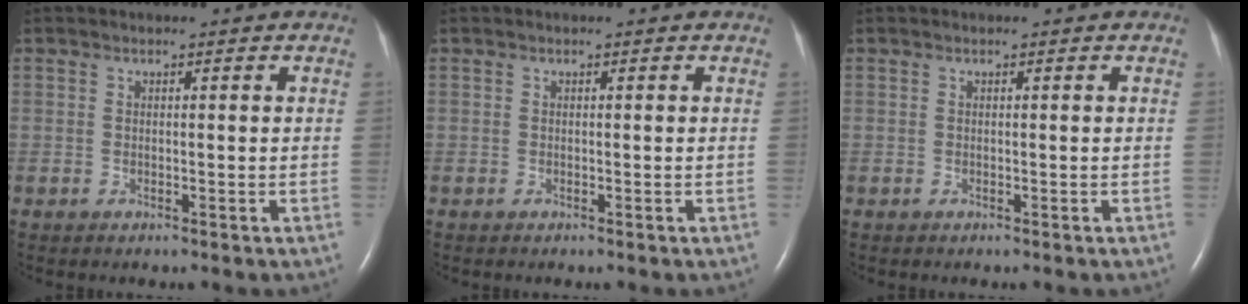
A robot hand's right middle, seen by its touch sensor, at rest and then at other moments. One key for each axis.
{"total": 0.0}
{"total": 0.0}